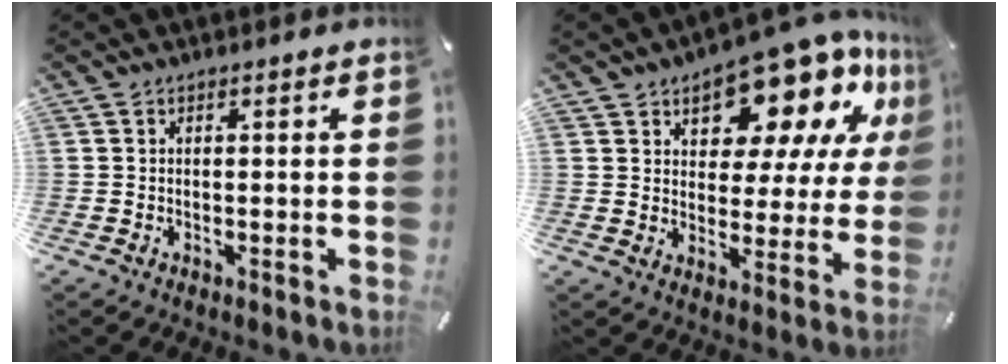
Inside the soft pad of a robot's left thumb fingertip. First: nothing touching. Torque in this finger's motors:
{"motor_torque": [2.48, 2.50, 1.47, -1.30, 0.17]}